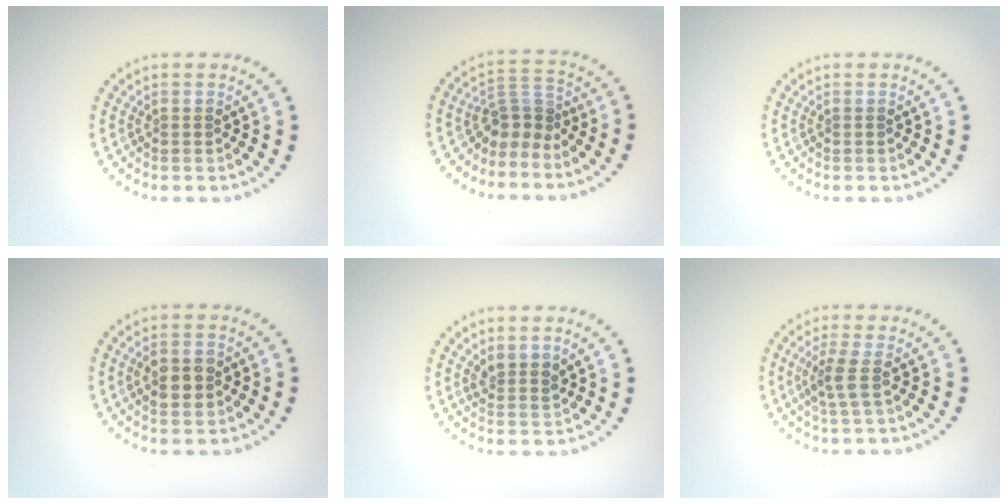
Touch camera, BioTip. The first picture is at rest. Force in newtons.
{"total": 2.8, "press": 1.8, "slide": 2.1}
{"total": 0.0}
{"total": 2.9, "press": 2.9, "slide": 0.1}
{"total": 1.9, "press": 1.6, "slide": 1.1}
{"total": 2.0, "press": 1.5, "slide": 1.3}